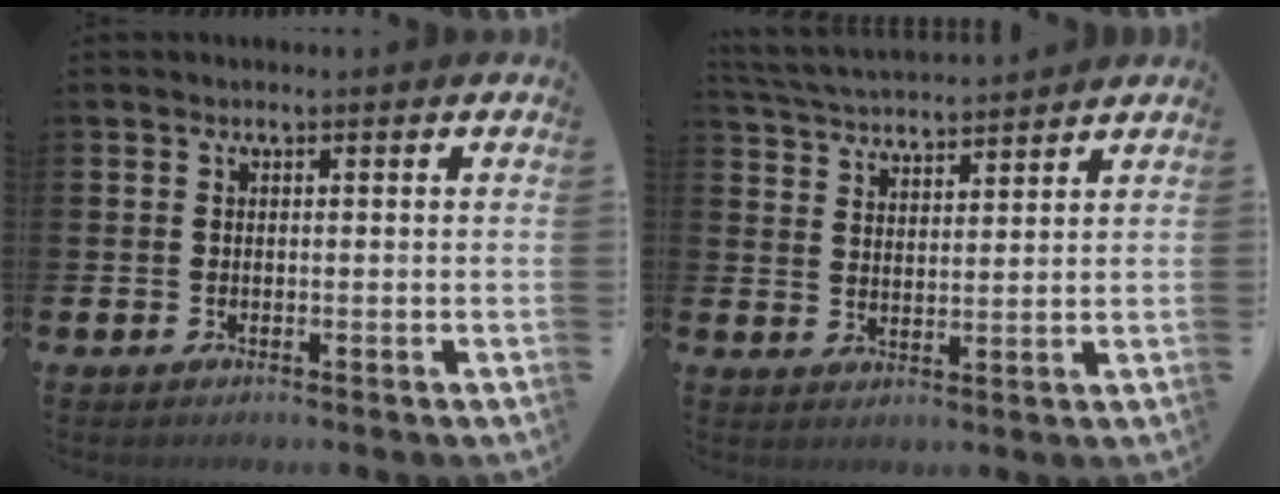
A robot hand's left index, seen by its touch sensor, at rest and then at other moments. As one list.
[{"total": 4.4, "force": [4.4, 0.2, 0.1], "torque": [-0.024, -0.030, 0.079]}]